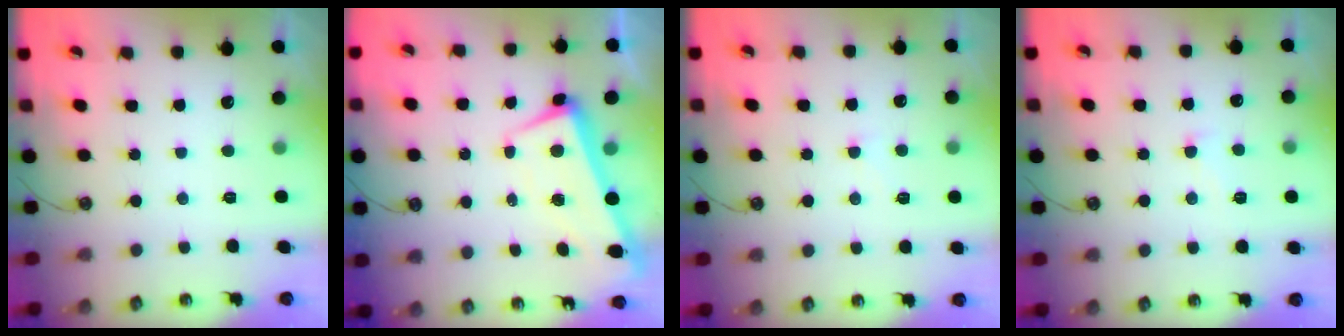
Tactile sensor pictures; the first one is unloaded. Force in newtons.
{"total": 2.5, "press": 1.9, "slide": 1.7}
{"total": 2.5, "press": 2.5, "slide": 0.4}
{"total": 2.7, "press": 2.6, "slide": 0.8}